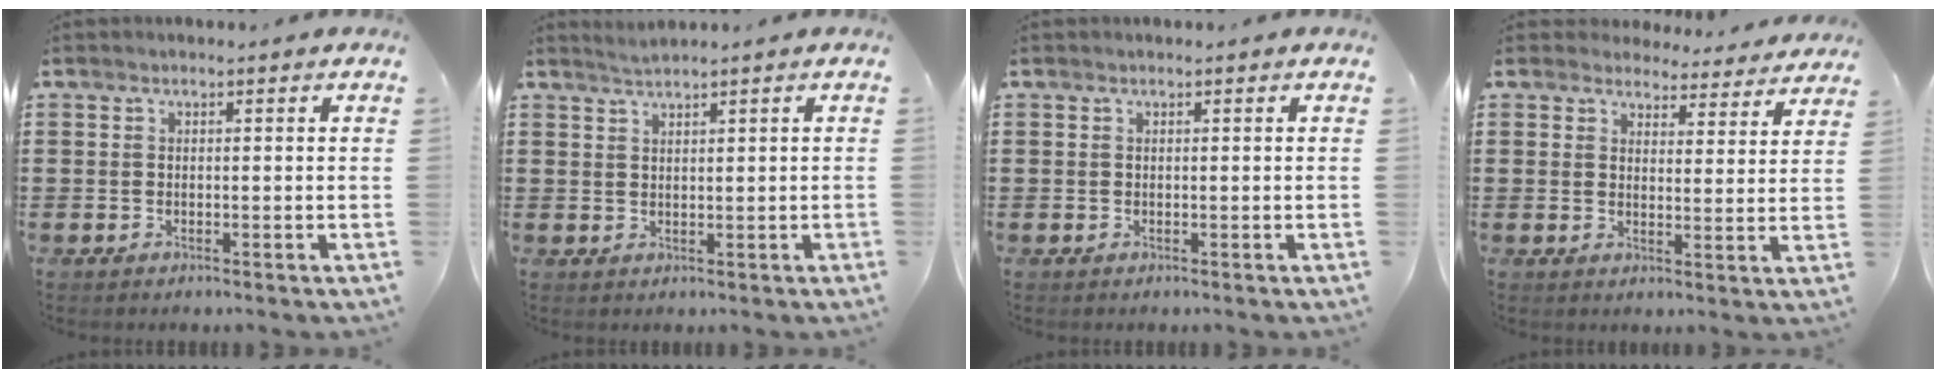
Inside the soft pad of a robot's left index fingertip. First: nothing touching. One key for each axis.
{"total": 1.3, "fx": 1.2, "fy": -0.2, "fz": 0.3, "tx": -0.008, "ty": 0.001, "tz": 0.023}
{"total": 0.0}
{"total": 4.4, "fx": 4.4, "fy": 0.7, "fz": 0.3, "tx": -0.019, "ty": -0.026, "tz": 0.077}